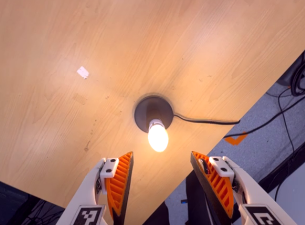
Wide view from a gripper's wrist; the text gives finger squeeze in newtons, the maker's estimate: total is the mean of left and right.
{"total": 0.0}